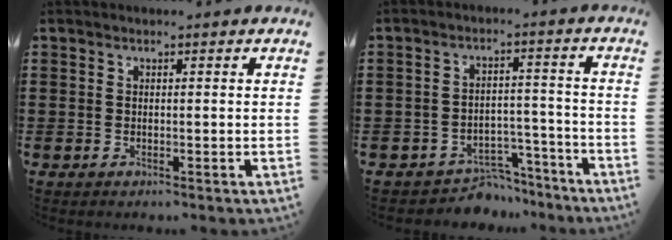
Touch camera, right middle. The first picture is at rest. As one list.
[{"total": 5.5, "force": [-5.2, 1.7, 0.6], "torque": [-0.011, 0.018, -0.104]}]